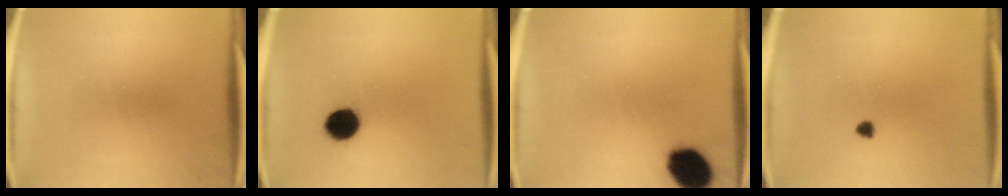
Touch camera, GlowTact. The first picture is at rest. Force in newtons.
{"total": 7.9}
{"total": 12.0}
{"total": 1.2}